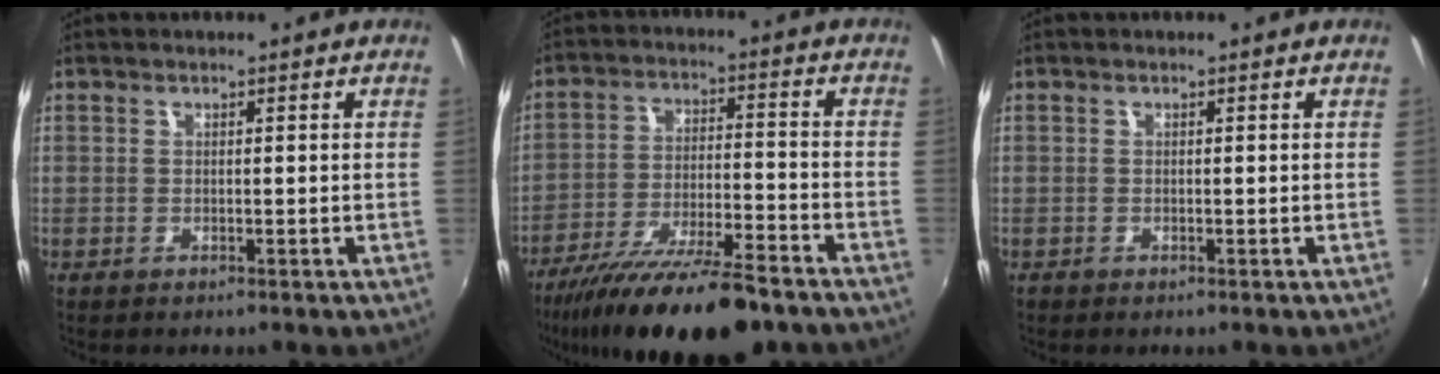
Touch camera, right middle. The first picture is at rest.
{"total": 20.0, "force": [-15.6, 4.2, 11.7], "torque": [-0.220, -0.041, -0.250]}
{"total": 0.0}